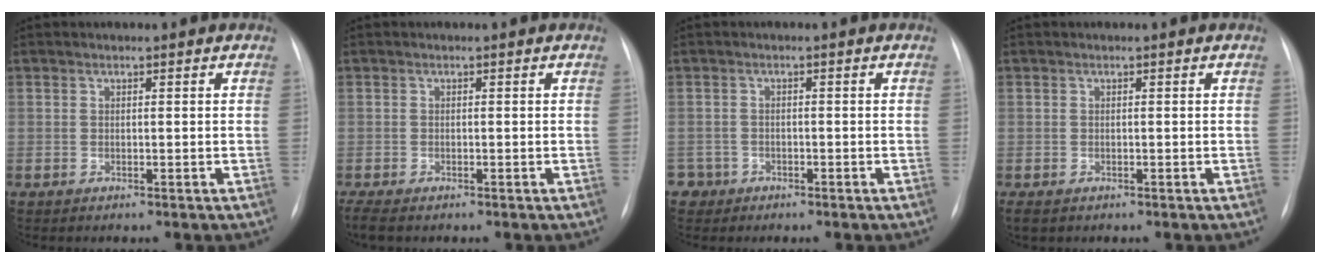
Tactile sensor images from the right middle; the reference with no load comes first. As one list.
[{"total": 3.5, "force": [-2.6, 1.2, 1.9], "torque": [-0.041, -0.012, -0.040]}, {"total": 2.4, "force": [-1.5, 1.8, -0.6], "torque": [0.009, 0.009, -0.030]}, {"total": 2.2, "force": [-1.4, 1.3, 1.0], "torque": [-0.020, -0.004, -0.018]}]